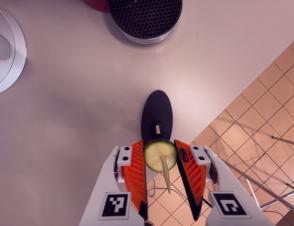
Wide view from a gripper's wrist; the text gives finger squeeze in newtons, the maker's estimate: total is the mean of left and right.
{"total": 9.4, "left": 8.8, "right": 10.0}